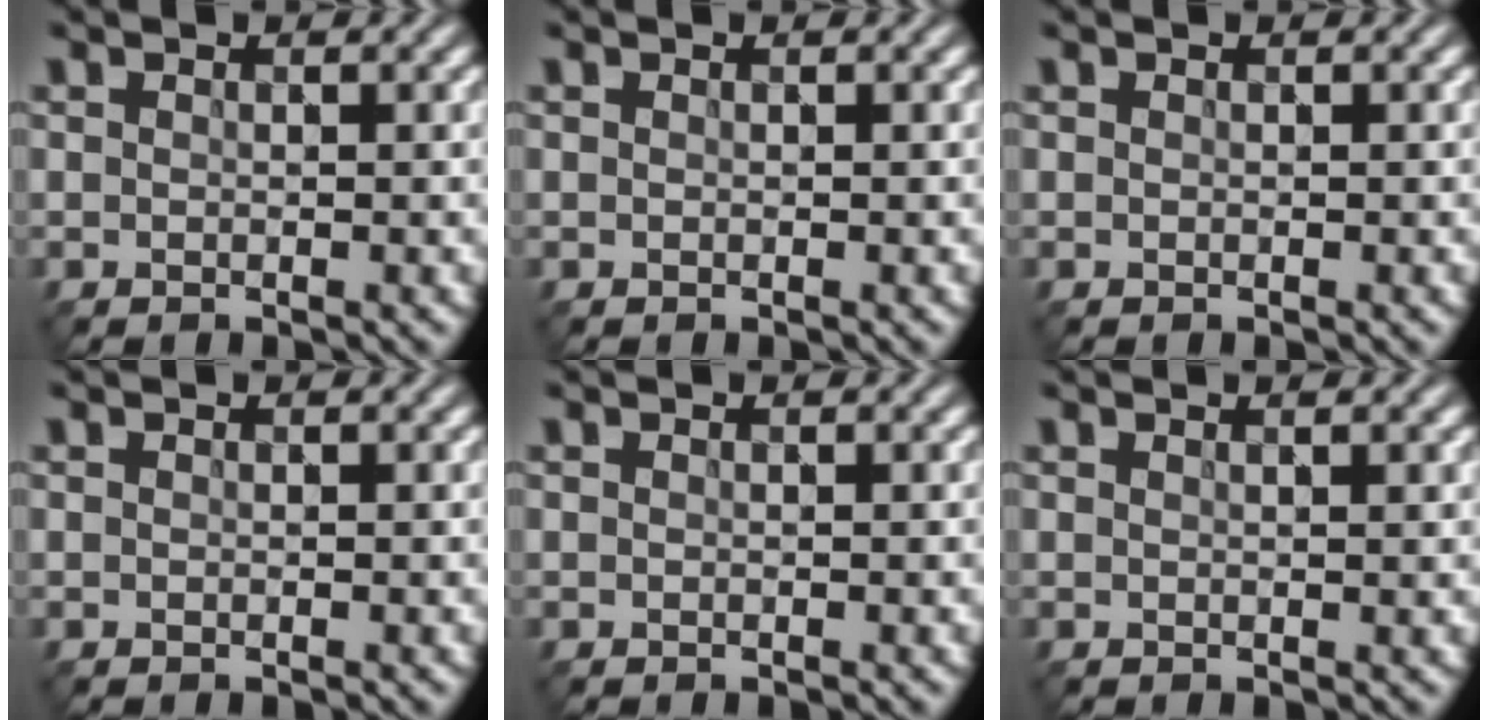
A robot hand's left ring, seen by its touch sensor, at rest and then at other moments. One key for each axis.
{"total": 0.0}
{"total": 0.0}
{"total": 0.0}
{"total": 0.0}
{"total": 1.0, "fx": 0.6, "fy": 0.1, "fz": 0.8, "tx": -0.007, "ty": 0.004, "tz": 0.006}